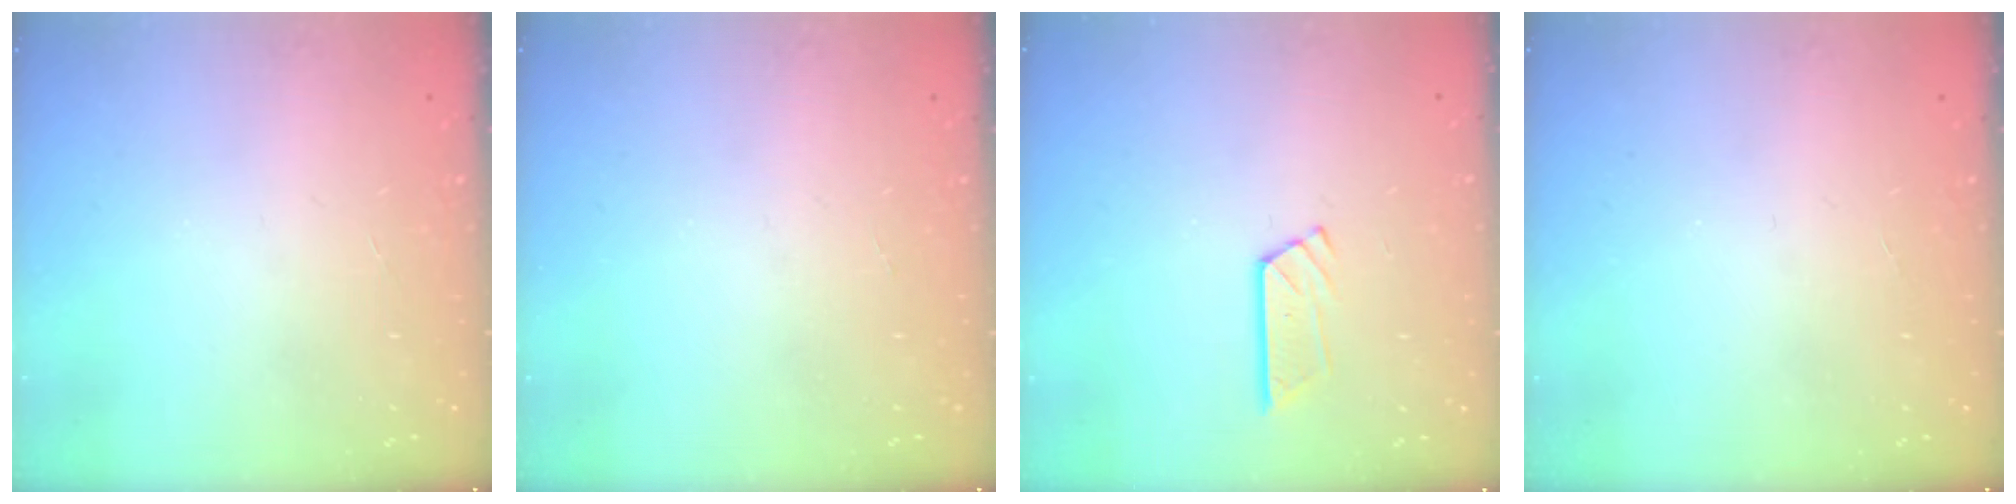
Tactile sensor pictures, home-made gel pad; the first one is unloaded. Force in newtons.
{"total": 0.0}
{"total": 5.2, "press": 5.2, "slide": 0.3}
{"total": 0.0}